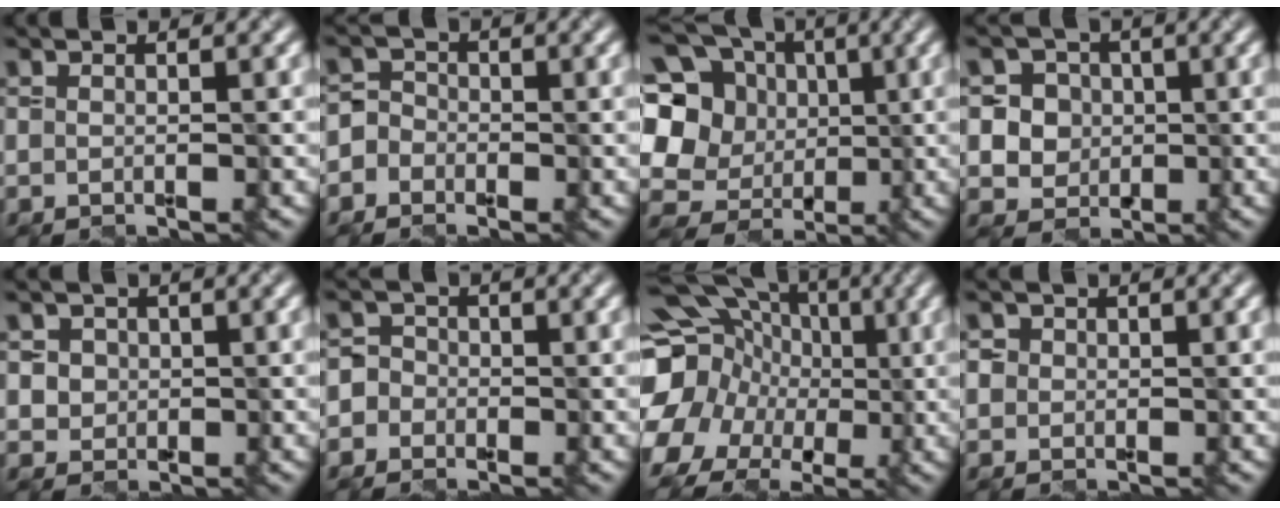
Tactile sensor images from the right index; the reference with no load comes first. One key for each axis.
{"total": 2.6, "fx": -1.4, "fy": 2.2, "fz": 0.3, "tx": 0.019, "ty": 0.013, "tz": -0.036}
{"total": 15.9, "fx": 1.8, "fy": 14.2, "fz": 7.0, "tx": -0.199, "ty": 0.031, "tz": 0.015}
{"total": 5.6, "fx": 1.0, "fy": 5.2, "fz": 1.9, "tx": -0.025, "ty": 0.020, "tz": 0.012}
{"total": 2.5, "fx": 0.7, "fy": 2.2, "fz": 0.9, "tx": -0.013, "ty": 0.006, "tz": 0.019}
{"total": 3.1, "fx": -1.3, "fy": 2.8, "fz": 0.3, "tx": 0.027, "ty": 0.012, "tz": -0.045}
{"total": 14.8, "fx": 0.2, "fy": 13.0, "fz": 6.9, "tx": -0.169, "ty": 0.025, "tz": -0.022}
{"total": 1.9, "fx": 0.7, "fy": 1.7, "fz": 0.6, "tx": 0.000, "ty": 0.008, "tz": 0.010}